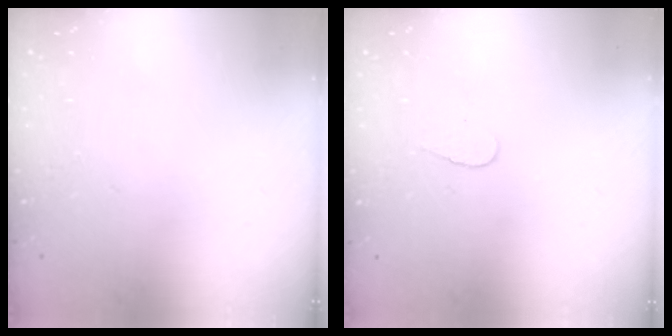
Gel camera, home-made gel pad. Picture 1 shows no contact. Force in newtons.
{"total": 3.7, "press": 3.7, "slide": 0.4}